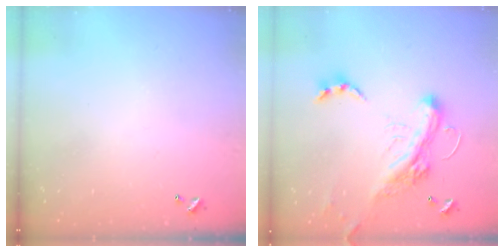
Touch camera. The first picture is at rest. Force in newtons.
{"total": 7.8, "press": 7.6, "slide": 1.9}